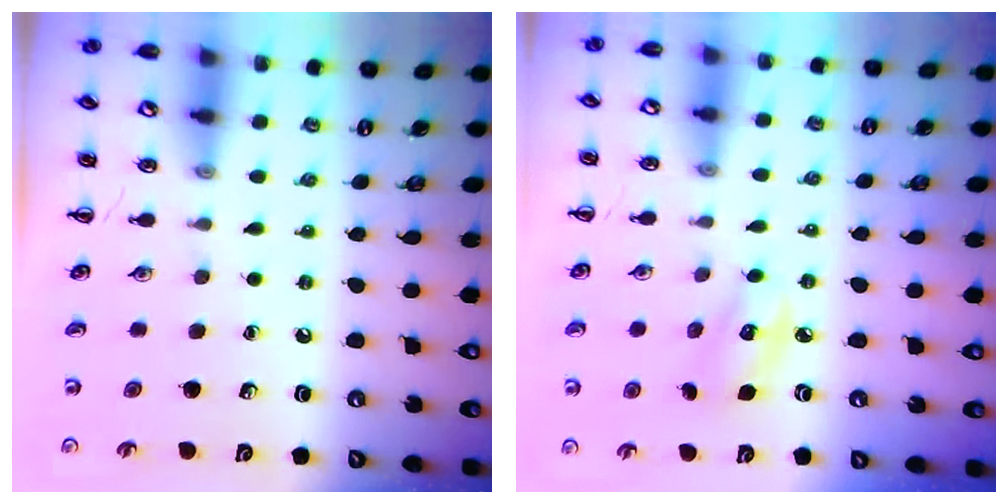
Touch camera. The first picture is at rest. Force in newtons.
{"total": 4.9, "press": 4.9, "slide": 0.6}